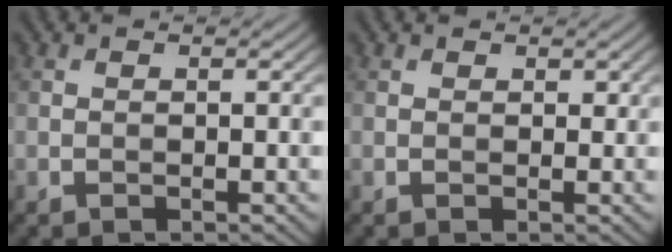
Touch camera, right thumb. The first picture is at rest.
{"total": 0.7, "force": [0.5, 0.4, 0.2], "torque": [-0.002, -0.002, 0.007]}